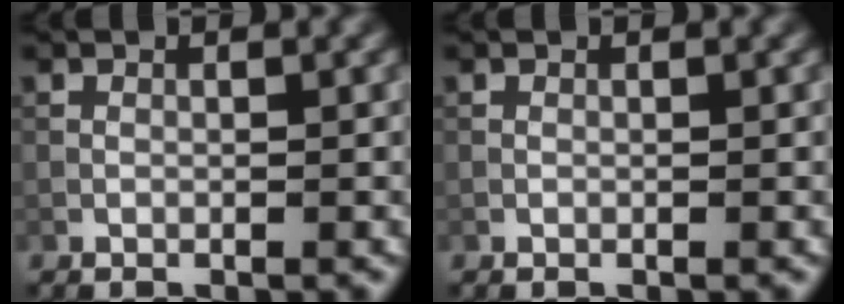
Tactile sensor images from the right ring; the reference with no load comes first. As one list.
[{"total": 0.0}]